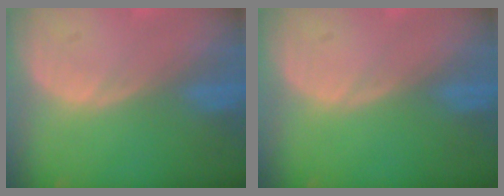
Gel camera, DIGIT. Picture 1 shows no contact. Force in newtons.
{"total": 0.0}